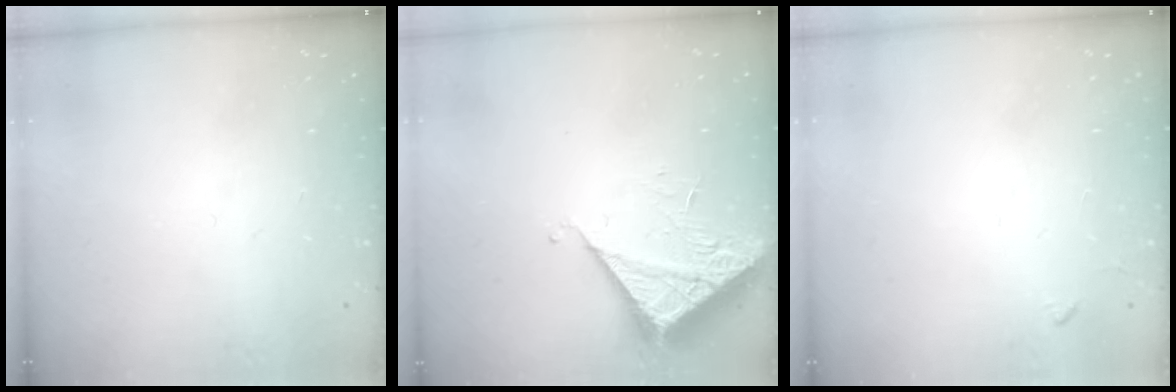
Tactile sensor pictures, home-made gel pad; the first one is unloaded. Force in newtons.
{"total": 6.3, "press": 6.3, "slide": 0.2}
{"total": 3.5, "press": 3.5, "slide": 0.5}